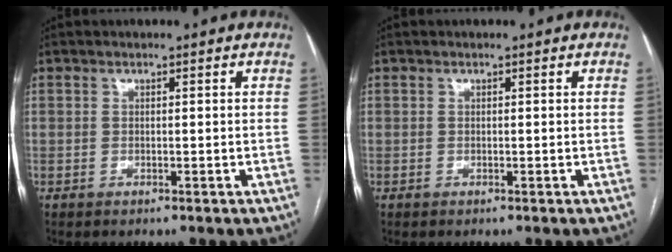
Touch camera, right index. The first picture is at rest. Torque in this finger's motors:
{"motor_torque": [0.00, 0.00, 0.00, 0.00]}